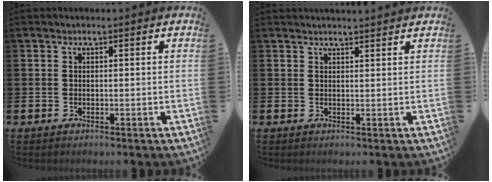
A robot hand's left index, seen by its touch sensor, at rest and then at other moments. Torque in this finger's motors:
{"motor_torque": [0.92, -1.22, 0.27, 0.06]}